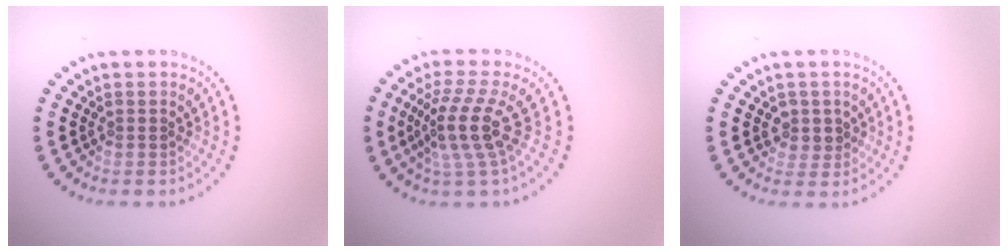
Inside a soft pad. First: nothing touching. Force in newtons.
{"total": 4.2, "press": 3.0, "slide": 2.9}
{"total": 1.7, "press": 1.4, "slide": 0.9}